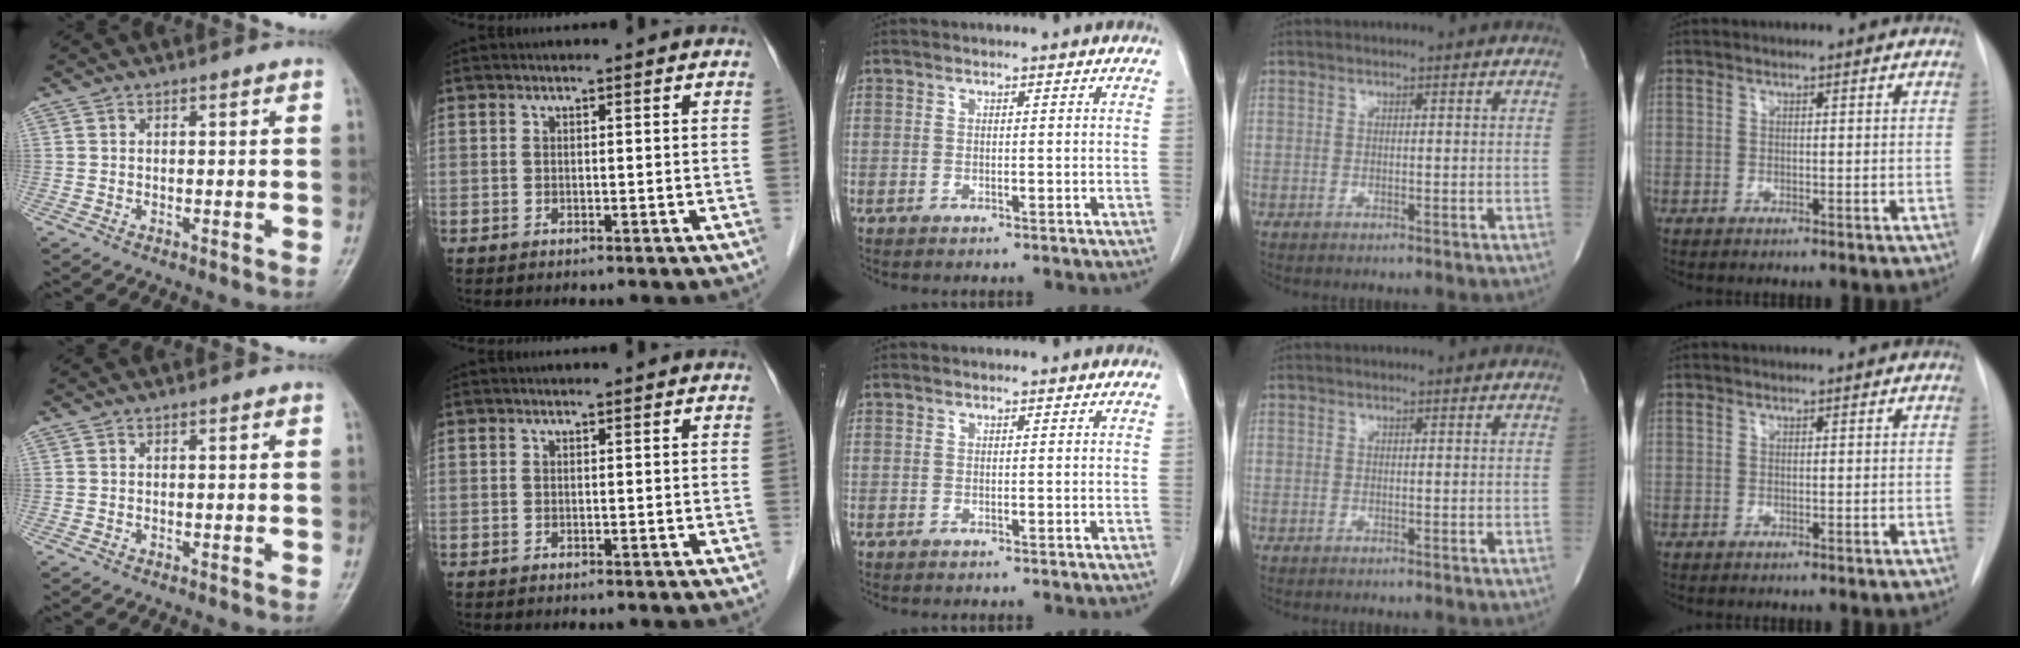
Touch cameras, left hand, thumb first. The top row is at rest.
{}